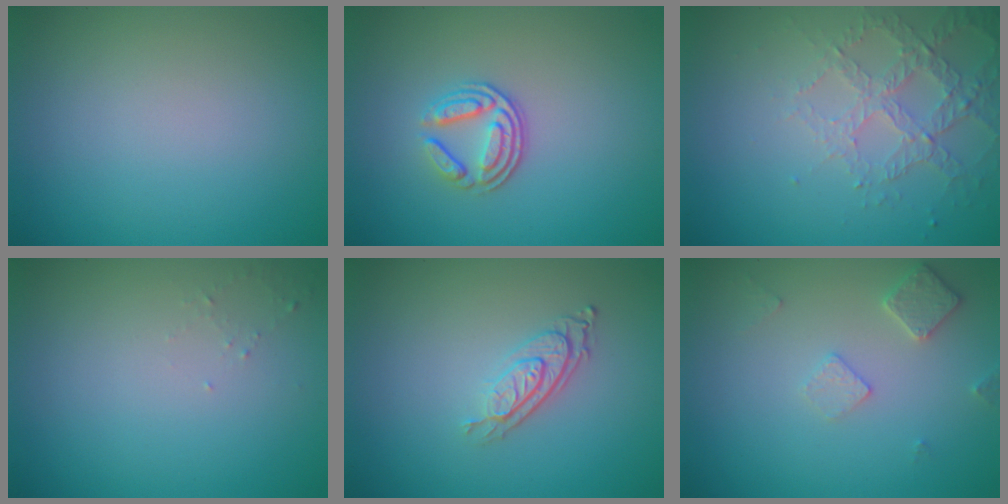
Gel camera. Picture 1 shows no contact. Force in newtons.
{"total": 3.4, "press": 2.5, "slide": 2.3}
{"total": 3.3, "press": 3.0, "slide": 1.2}
{"total": 0.7, "press": 0.6, "slide": 0.2}
{"total": 2.9, "press": 2.1, "slide": 2.1}
{"total": 2.1, "press": 2.1, "slide": 0.3}